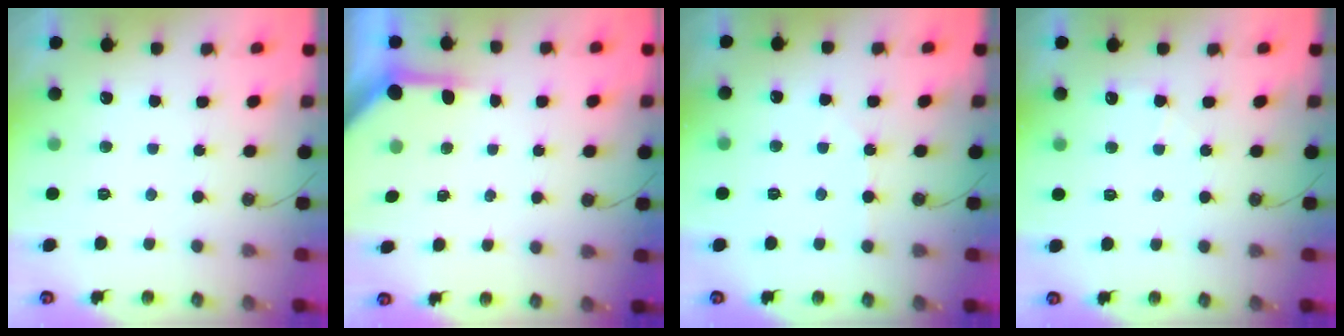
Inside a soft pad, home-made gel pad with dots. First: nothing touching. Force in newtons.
{"total": 3.9, "press": 3.9, "slide": 0.5}
{"total": 2.8, "press": 2.7, "slide": 0.5}
{"total": 4.3, "press": 4.2, "slide": 0.5}